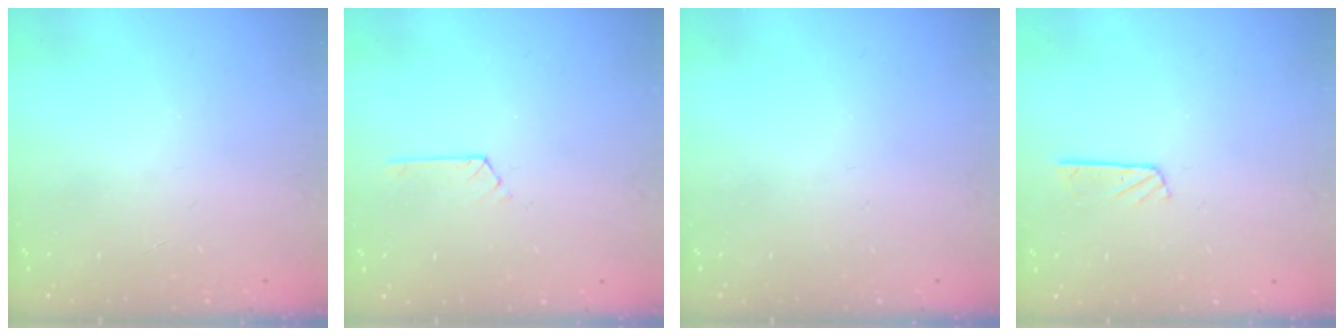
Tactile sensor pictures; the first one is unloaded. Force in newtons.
{"total": 2.1, "press": 2.0, "slide": 0.3}
{"total": 0.0}
{"total": 3.0, "press": 3.0, "slide": 0.3}